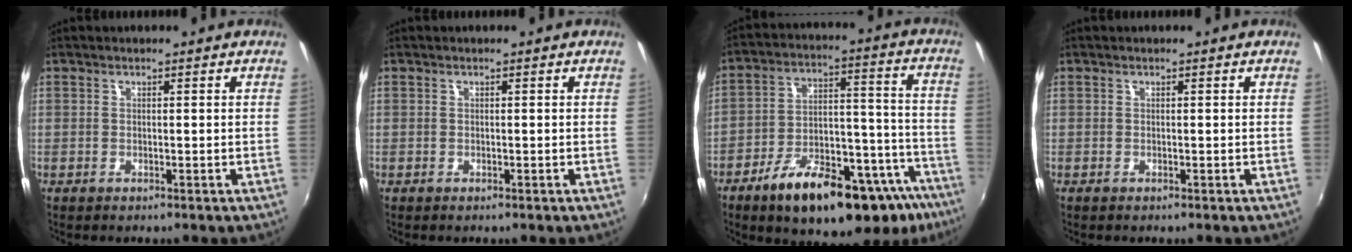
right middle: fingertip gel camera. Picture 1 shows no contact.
{"total": 0.0}
{"total": 26.4, "force": [-18.1, 10.3, 16.2], "torque": [-0.223, 0.015, -0.247]}
{"total": 0.0}